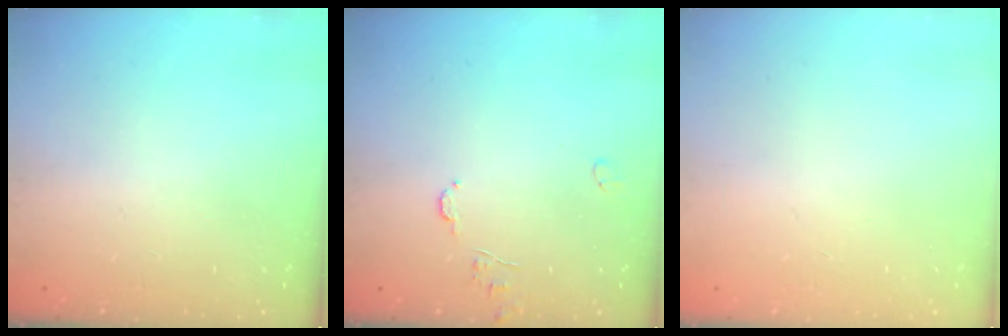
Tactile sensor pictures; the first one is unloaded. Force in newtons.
{"total": 7.0, "press": 7.0, "slide": 0.7}
{"total": 0.0}